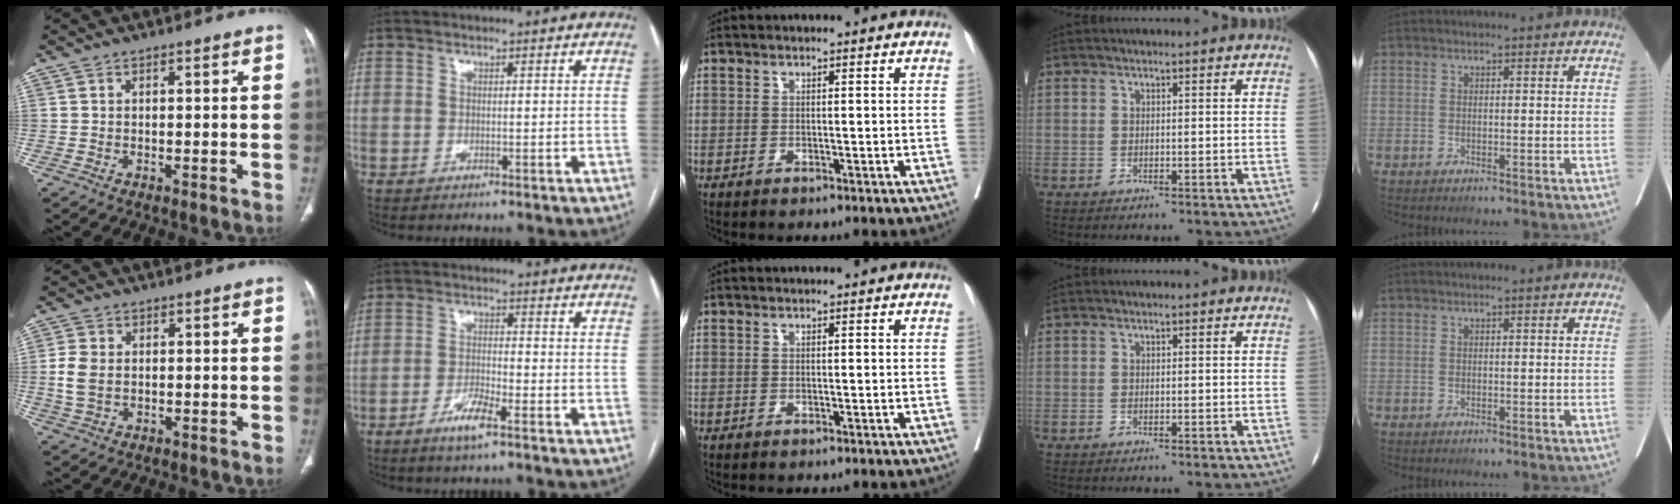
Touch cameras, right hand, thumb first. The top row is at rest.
{"thumb": {"total": 4.8, "force": [-0.2, 3.4, 3.4], "torque": [-0.083, 0.004, -0.003]}, "index": {"total": 4.7, "force": [-3.0, 0.3, 3.6], "torque": [-0.071, -0.005, -0.060]}}